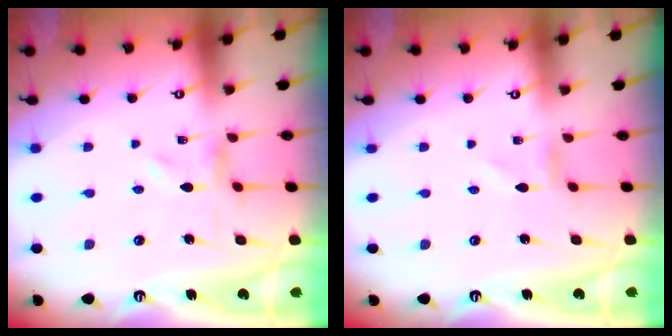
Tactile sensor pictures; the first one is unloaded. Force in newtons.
{"total": 0.7, "press": 0.7, "slide": 0.2}